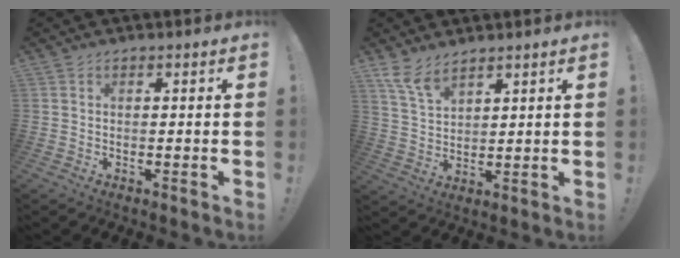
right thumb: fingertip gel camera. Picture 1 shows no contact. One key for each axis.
{"total": 7.1, "fx": 5.7, "fy": 2.5, "fz": 3.5, "tx": -0.077, "ty": -0.027, "tz": 0.109}